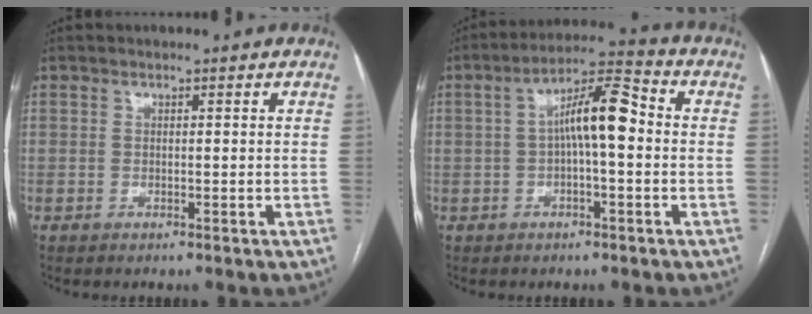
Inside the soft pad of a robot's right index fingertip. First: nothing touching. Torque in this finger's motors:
{"motor_torque": [1.26, 0.20, 0.37, 0.16]}